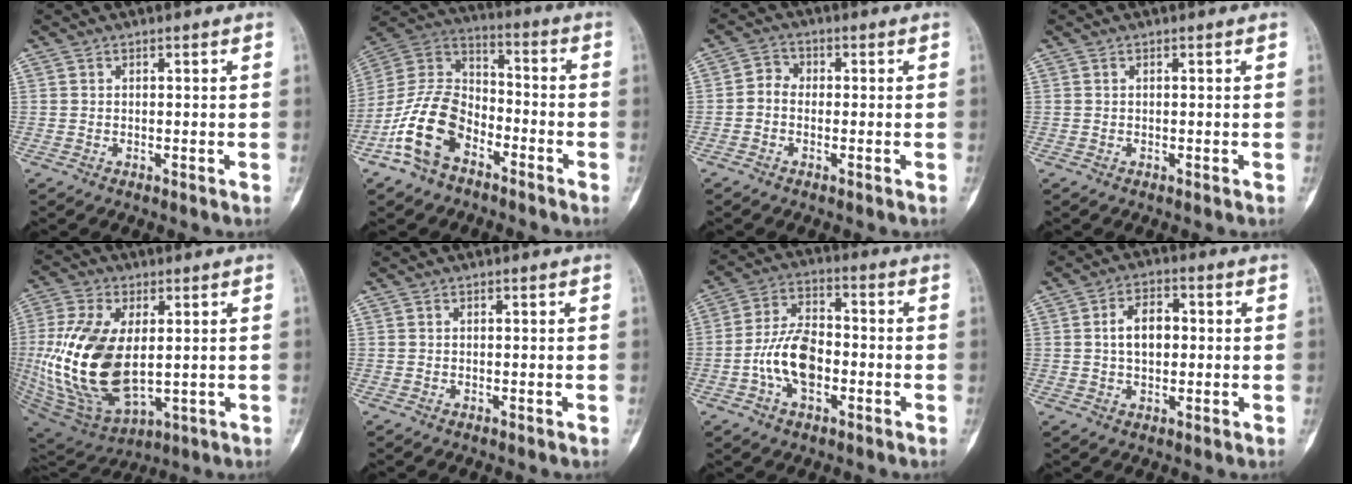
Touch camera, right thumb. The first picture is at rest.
{"total": 15.1, "force": [-7.8, 9.2, 9.1], "torque": [-0.173, 0.063, -0.158]}
{"total": 3.3, "force": [-0.7, 2.7, 1.8], "torque": [-0.020, 0.011, -0.027]}
{"total": 0.0}
{"total": 21.3, "force": [0.8, 12.0, 17.6], "torque": [-0.361, -0.021, 0.032]}
{"total": 0.0}
{"total": 10.9, "force": [-2.8, 6.3, 8.5], "torque": [-0.148, 0.027, -0.060]}
{"total": 6.6, "force": [0.6, 4.1, 5.1], "torque": [-0.076, 0.013, 0.006]}